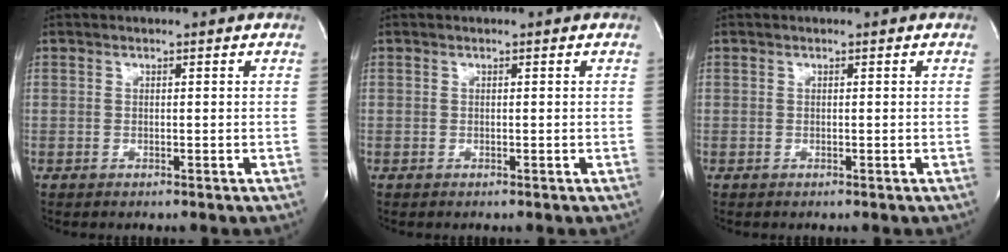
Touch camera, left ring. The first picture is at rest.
{"total": 0.0}
{"total": 0.0}